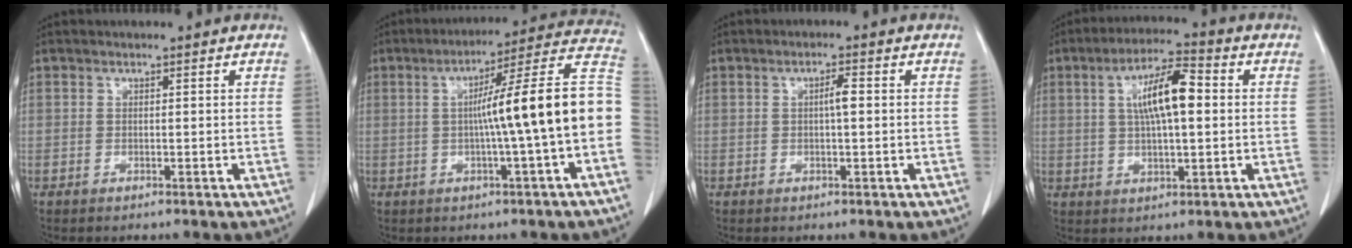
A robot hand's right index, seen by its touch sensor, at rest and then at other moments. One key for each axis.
{"total": 16.3, "fx": -1.0, "fy": -0.7, "fz": 16.3, "tx": -0.220, "ty": 0.036, "tz": -0.023}
{"total": 2.1, "fx": 0.1, "fy": 0.3, "fz": 2.1, "tx": -0.036, "ty": 0.003, "tz": 0.001}
{"total": 9.6, "fx": 1.6, "fy": 2.2, "fz": 9.1, "tx": -0.168, "ty": 0.019, "tz": 0.026}